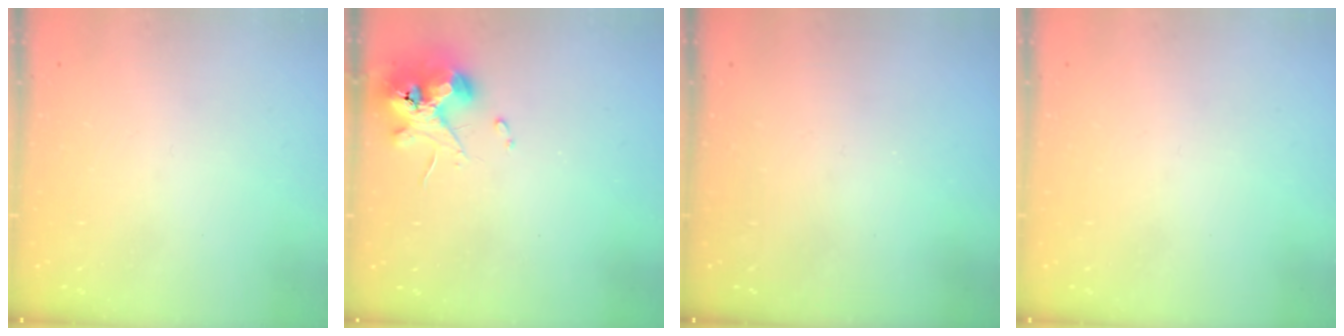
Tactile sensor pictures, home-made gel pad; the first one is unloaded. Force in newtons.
{"total": 10.8, "press": 10.7, "slide": 1.4}
{"total": 0.0}
{"total": 0.0}